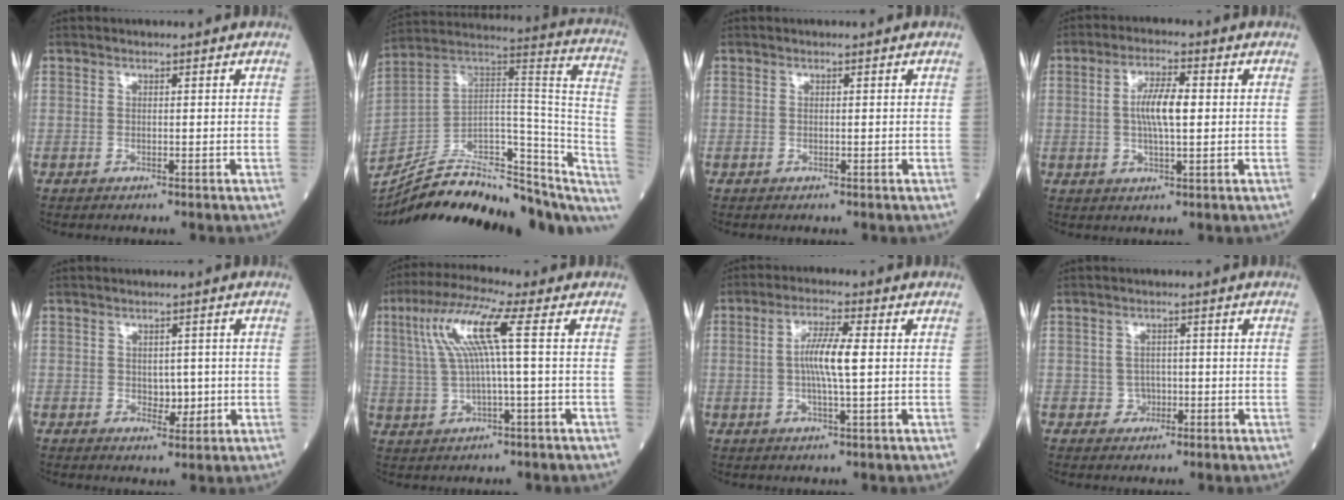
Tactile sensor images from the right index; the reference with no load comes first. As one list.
[{"total": 27.3, "force": [-21.8, 8.2, 14.3], "torque": [-0.194, 0.030, -0.329]}, {"total": 0.0}, {"total": 6.3, "force": [0.4, 1.4, 6.2], "torque": [-0.119, 0.008, 0.007]}, {"total": 2.7, "force": [-0.1, 1.8, 2.0], "torque": [-0.019, -0.001, 0.004]}, {"total": 9.4, "force": [2.2, -0.1, 9.1], "torque": [-0.189, 0.024, 0.044]}, {"total": 6.3, "force": [0.2, 0.4, 6.3], "torque": [-0.122, 0.001, 0.000]}, {"total": 1.7, "force": [-0.6, 1.6, 0.3], "torque": [0.002, 0.007, -0.008]}]